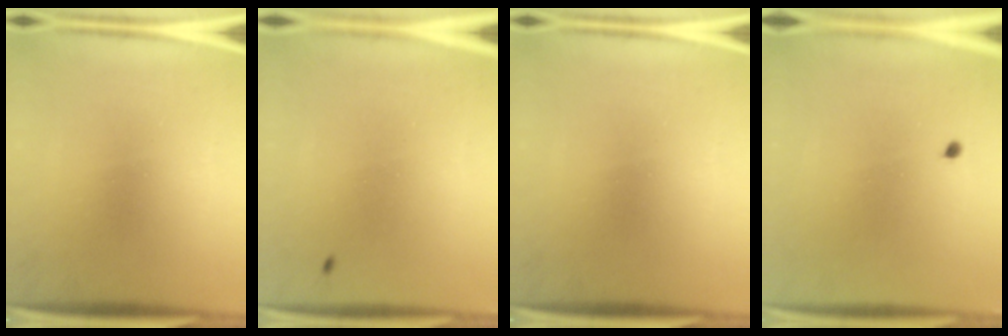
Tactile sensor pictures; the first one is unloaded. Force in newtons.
{"total": 0.8}
{"total": 0.0}
{"total": 0.5}